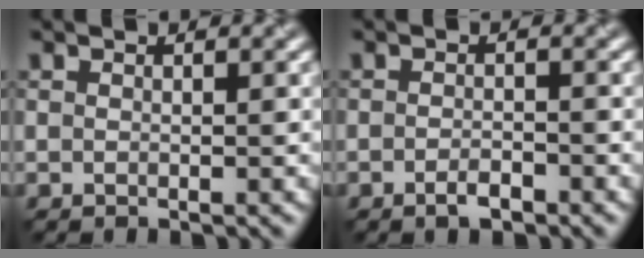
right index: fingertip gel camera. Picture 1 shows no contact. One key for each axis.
{"total": 1.4, "fx": -1.3, "fy": 0.1, "fz": 0.5, "tx": -0.011, "ty": 0.005, "tz": -0.017}